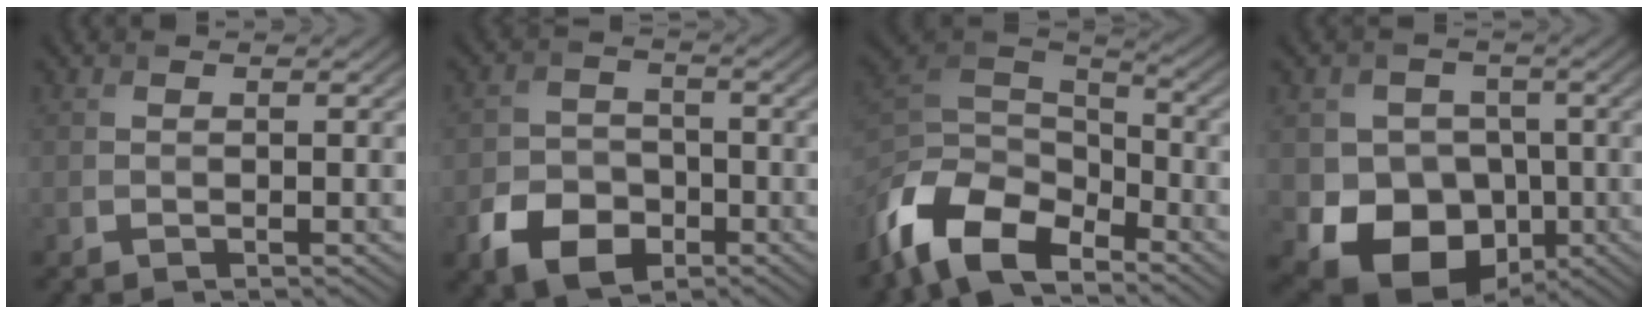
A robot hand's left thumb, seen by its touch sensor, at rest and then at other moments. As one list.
[{"total": 6.8, "force": [-3.4, 4.8, 3.4], "torque": [-0.070, -0.013, -0.067]}, {"total": 12.7, "force": [-8.2, 6.2, 7.3], "torque": [-0.175, -0.014, -0.169]}, {"total": 11.7, "force": [-3.5, 9.8, 5.3], "torque": [-0.094, -0.030, -0.078]}]